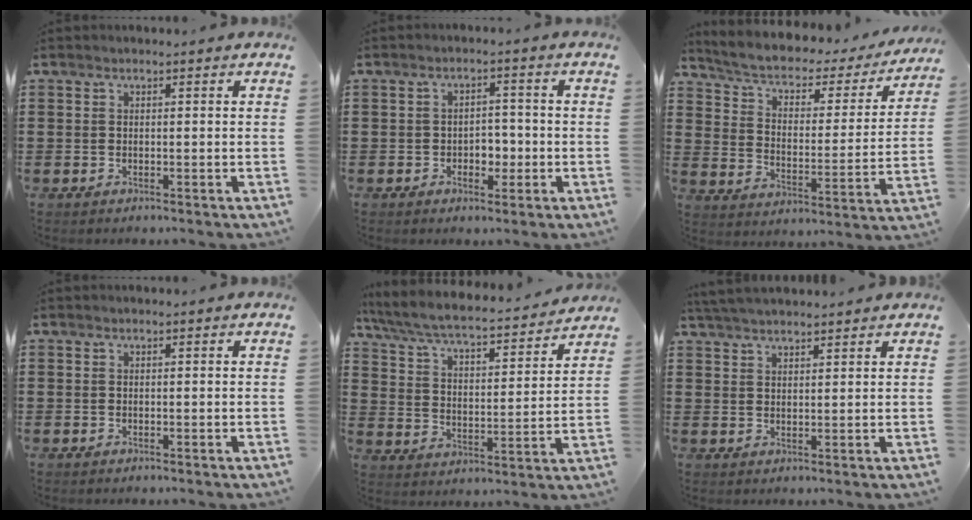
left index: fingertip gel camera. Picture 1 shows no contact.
{"total": 3.1, "force": [-1.0, 2.3, 1.8], "torque": [-0.032, 0.002, -0.025]}
{"total": 3.8, "force": [2.7, 1.7, 2.1], "torque": [-0.056, -0.022, 0.036]}
{"total": 0.0}
{"total": 5.7, "force": [5.2, 0.4, 2.3], "torque": [-0.068, -0.038, 0.082]}
{"total": 3.7, "force": [3.5, 0.3, 1.0], "torque": [-0.028, -0.002, 0.067]}